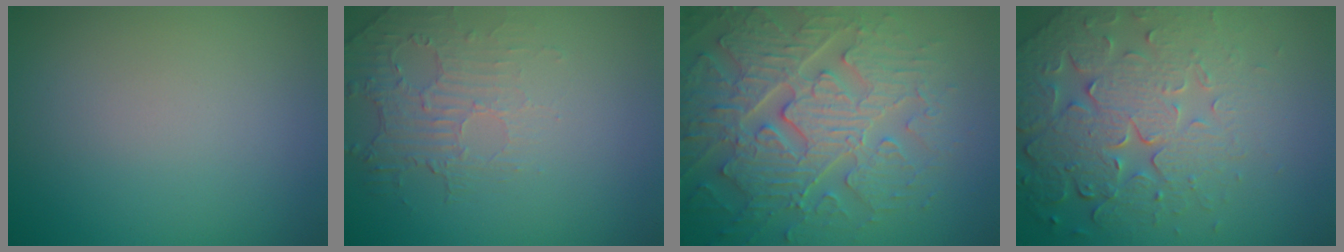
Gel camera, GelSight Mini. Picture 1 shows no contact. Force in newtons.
{"total": 2.1, "press": 1.2, "slide": 1.7}
{"total": 8.3, "press": 6.5, "slide": 5.1}
{"total": 7.9, "press": 5.6, "slide": 5.5}